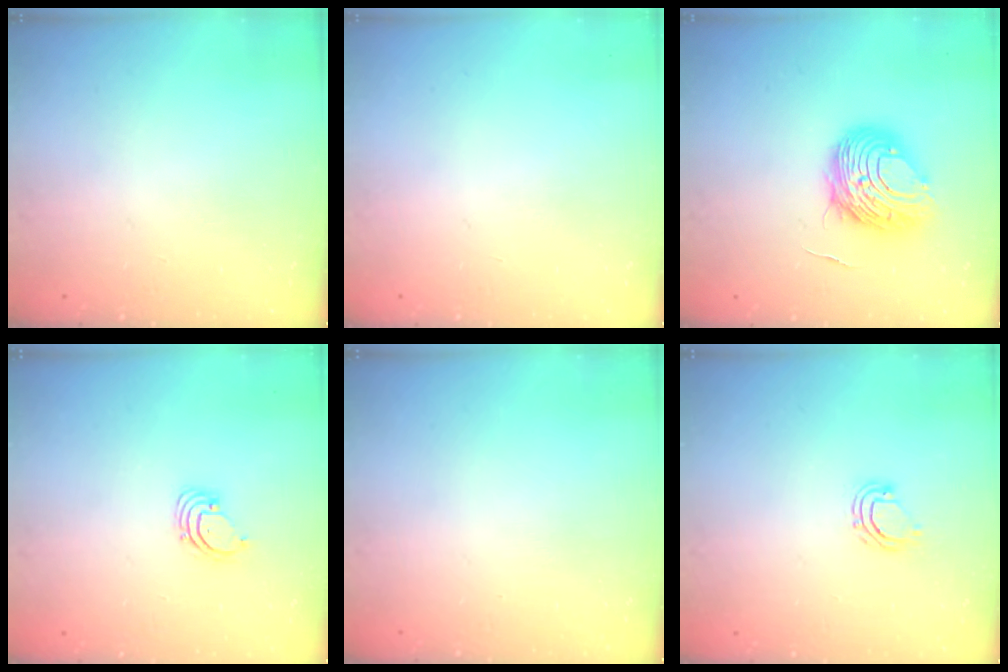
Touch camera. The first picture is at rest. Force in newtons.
{"total": 0.0}
{"total": 9.5, "press": 9.5, "slide": 1.0}
{"total": 1.5, "press": 1.5, "slide": 0.1}
{"total": 0.0}
{"total": 4.5, "press": 4.5, "slide": 0.2}